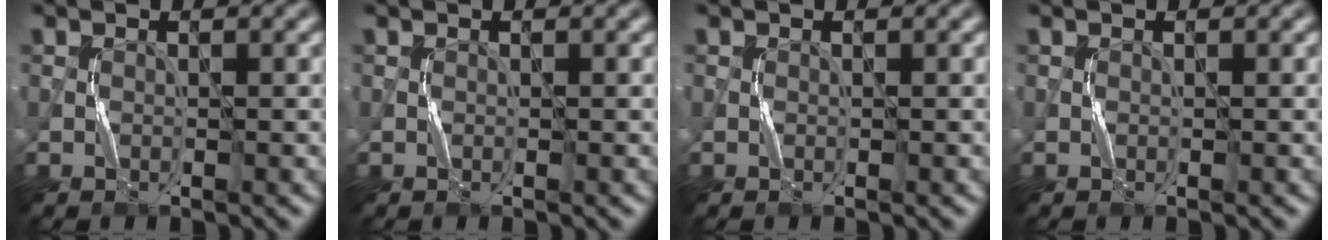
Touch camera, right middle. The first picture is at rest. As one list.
[{"total": 0.0}, {"total": 0.0}, {"total": 0.0}]